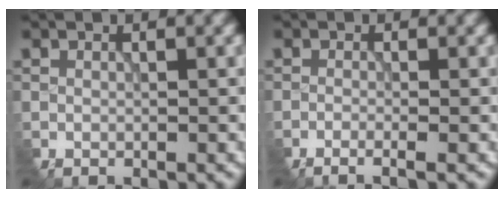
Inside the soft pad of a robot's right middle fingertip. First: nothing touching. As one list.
[{"total": 2.2, "force": [-1.3, 0.4, 1.7], "torque": [-0.030, -0.003, -0.026]}]